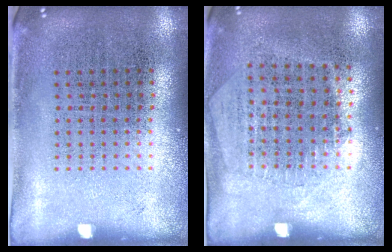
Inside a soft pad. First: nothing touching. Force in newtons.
{"total": 1.3, "press": 1.1, "slide": 0.6}